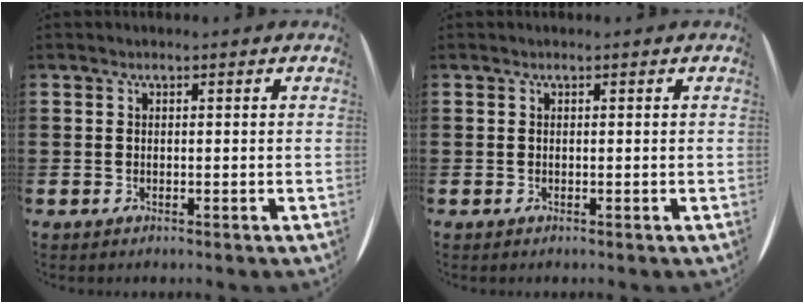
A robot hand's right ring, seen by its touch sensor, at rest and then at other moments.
{"total": 0.0}